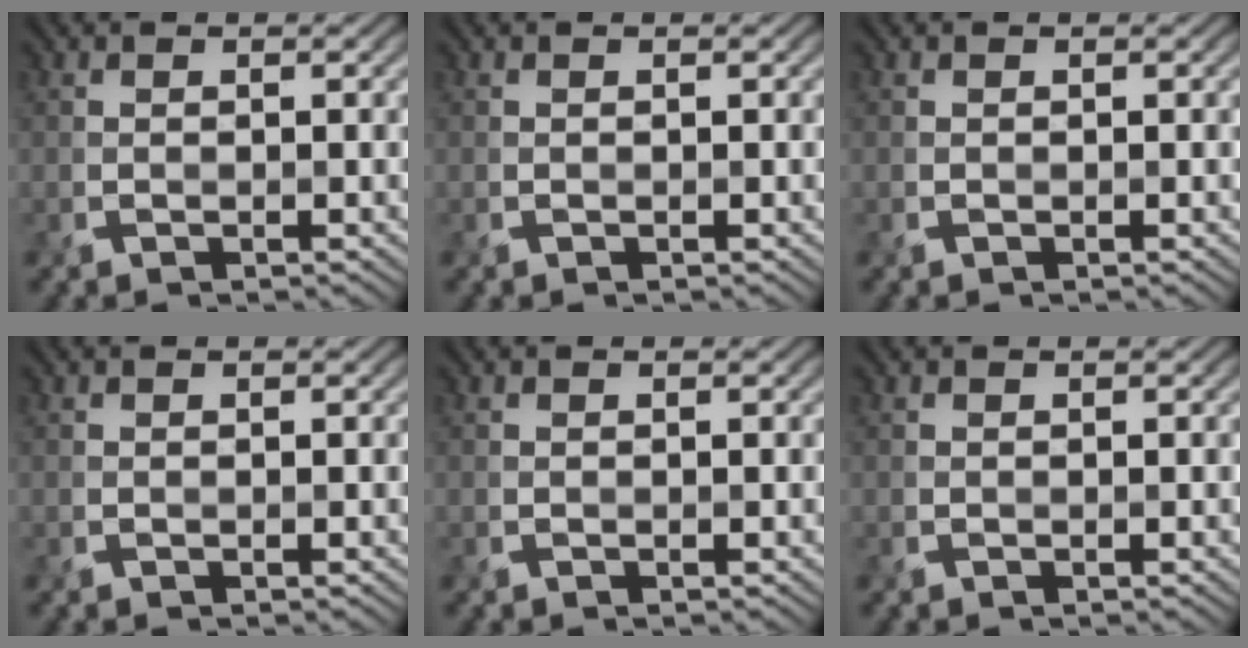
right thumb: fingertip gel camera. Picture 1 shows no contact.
{"total": 0.0}
{"total": 0.0}
{"total": 0.0}
{"total": 0.0}
{"total": 0.0}